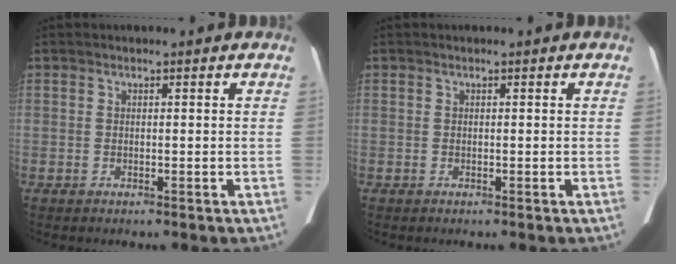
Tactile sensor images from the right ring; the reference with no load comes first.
{"total": 0.0}